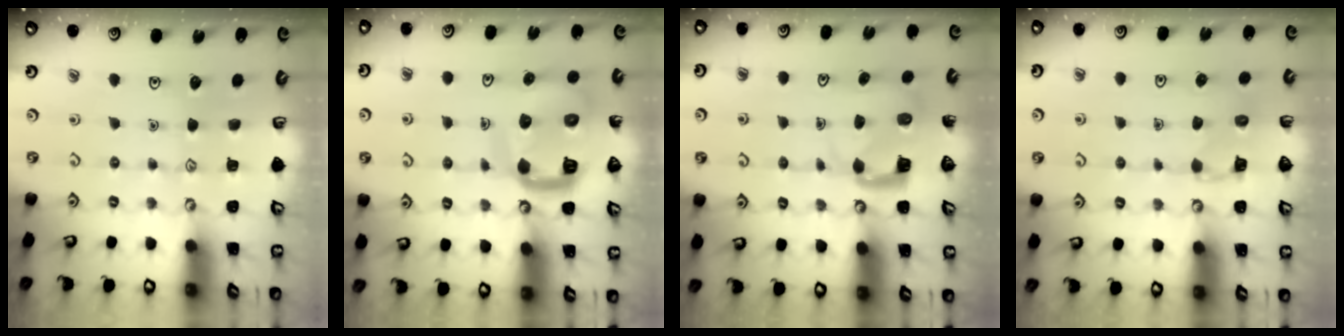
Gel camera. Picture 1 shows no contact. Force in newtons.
{"total": 13.0, "press": 13.0, "slide": 1.3}
{"total": 4.4, "press": 4.4, "slide": 0.1}
{"total": 3.1, "press": 3.1, "slide": 0.3}